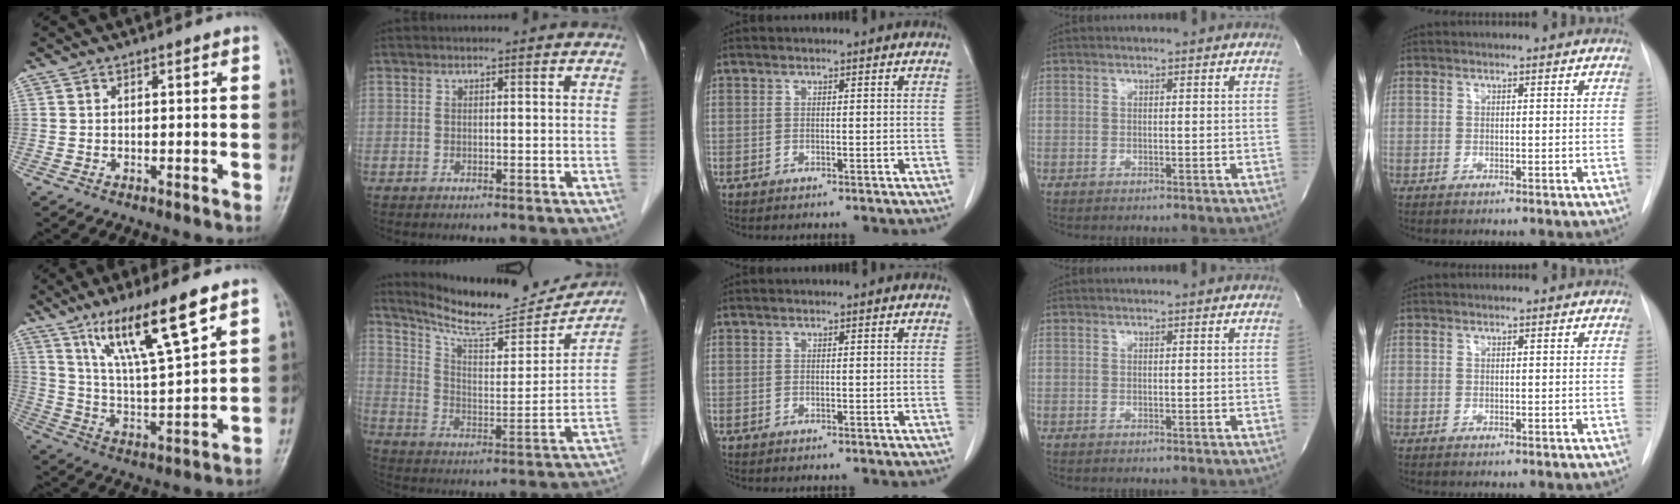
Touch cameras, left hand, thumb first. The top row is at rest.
{"thumb": {"total": 15.5, "force": [9.3, 2.4, 12.2], "torque": [-0.213, -0.042, 0.180]}, "index": {"total": 17.7, "force": [16.9, 2.0, 4.9], "torque": [-0.084, -0.037, 0.249]}}